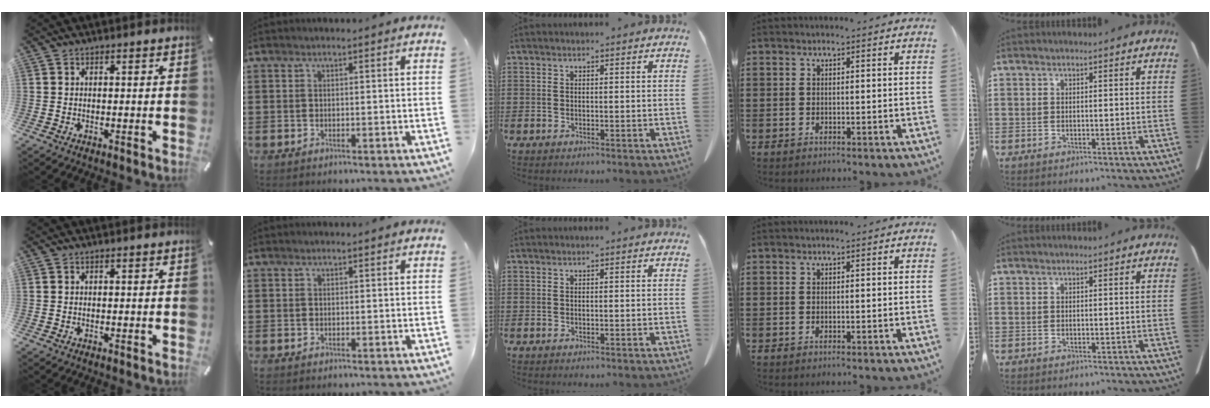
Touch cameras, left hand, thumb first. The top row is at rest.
{}